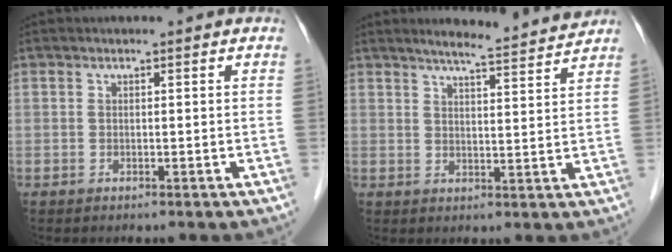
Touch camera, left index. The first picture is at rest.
{"total": 8.5, "force": [8.0, -0.3, 2.8], "torque": [-0.049, 0.002, 0.105]}